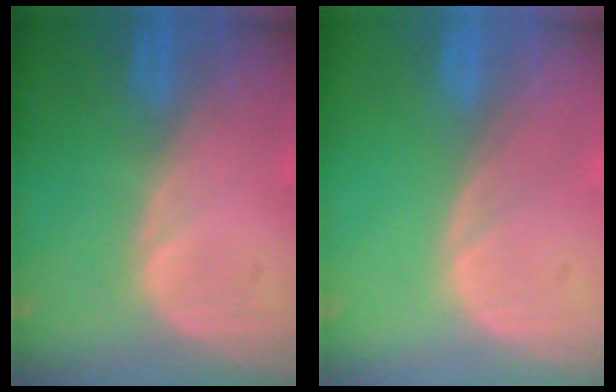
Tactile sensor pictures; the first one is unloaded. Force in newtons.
{"total": 0.0}